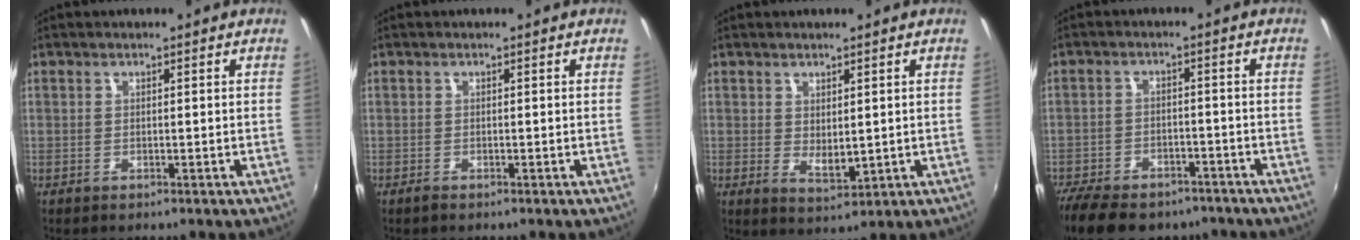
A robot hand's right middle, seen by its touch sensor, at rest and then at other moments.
{"total": 0.6, "force": [-0.5, 0.2, 0.3], "torque": [-0.007, -0.001, -0.011]}
{"total": 3.5, "force": [0.7, 1.9, 2.8], "torque": [-0.042, -0.008, 0.017]}
{"total": 17.2, "force": [-13.1, 7.9, 7.8], "torque": [-0.185, -0.022, -0.194]}